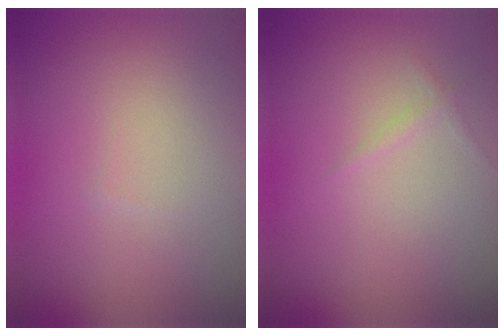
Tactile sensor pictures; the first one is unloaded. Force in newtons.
{"total": 0.6, "press": 0.6, "slide": 0.1}